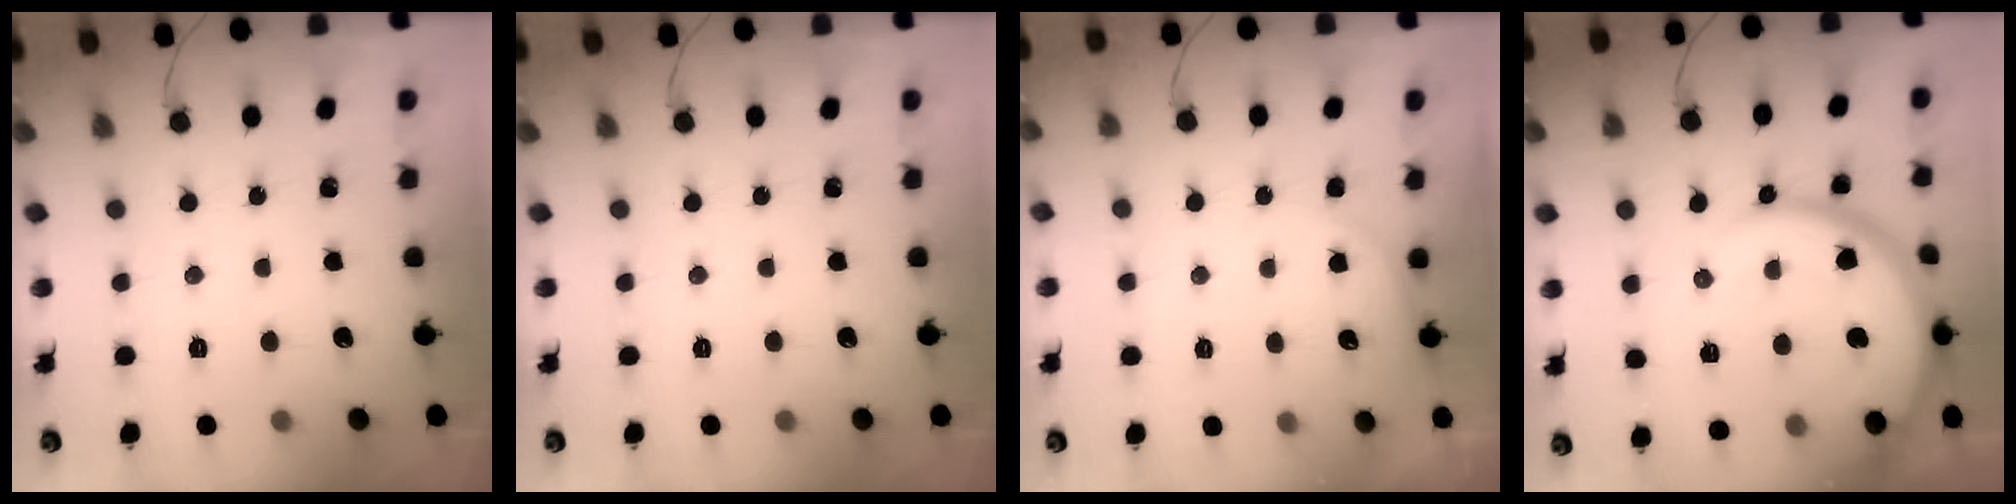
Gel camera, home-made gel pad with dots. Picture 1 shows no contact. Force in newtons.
{"total": 0.0}
{"total": 3.2, "press": 2.6, "slide": 1.9}
{"total": 16.5, "press": 16.4, "slide": 1.5}